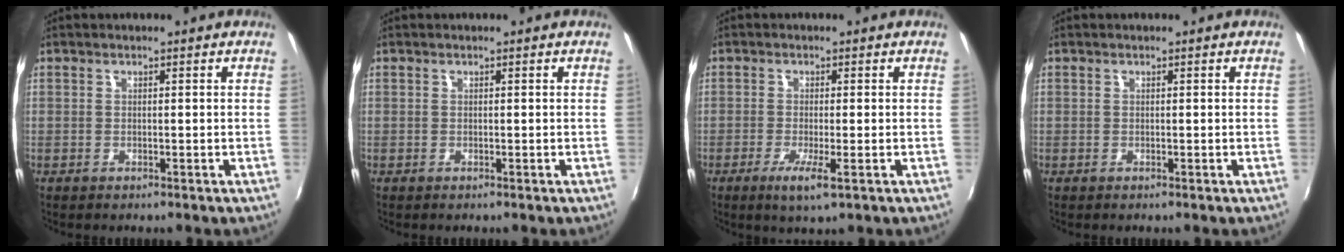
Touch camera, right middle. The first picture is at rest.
{"total": 0.0}
{"total": 4.0, "force": [-1.7, 0.0, 3.6], "torque": [-0.078, -0.012, -0.032]}
{"total": 0.0}